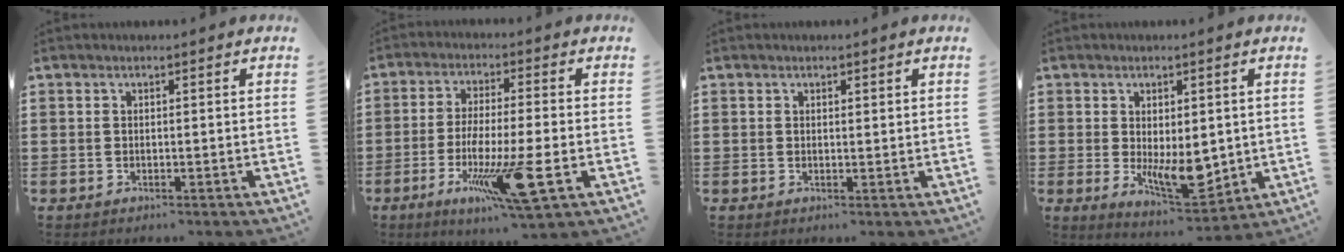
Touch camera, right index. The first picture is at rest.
{"total": 11.5, "force": [-3.9, 0.8, 10.8], "torque": [-0.215, -0.020, -0.073]}
{"total": 0.6, "force": [0.4, 0.4, 0.2], "torque": [-0.005, 0.003, 0.008]}
{"total": 7.4, "force": [-0.4, 3.6, 6.4], "torque": [-0.108, -0.008, -0.003]}